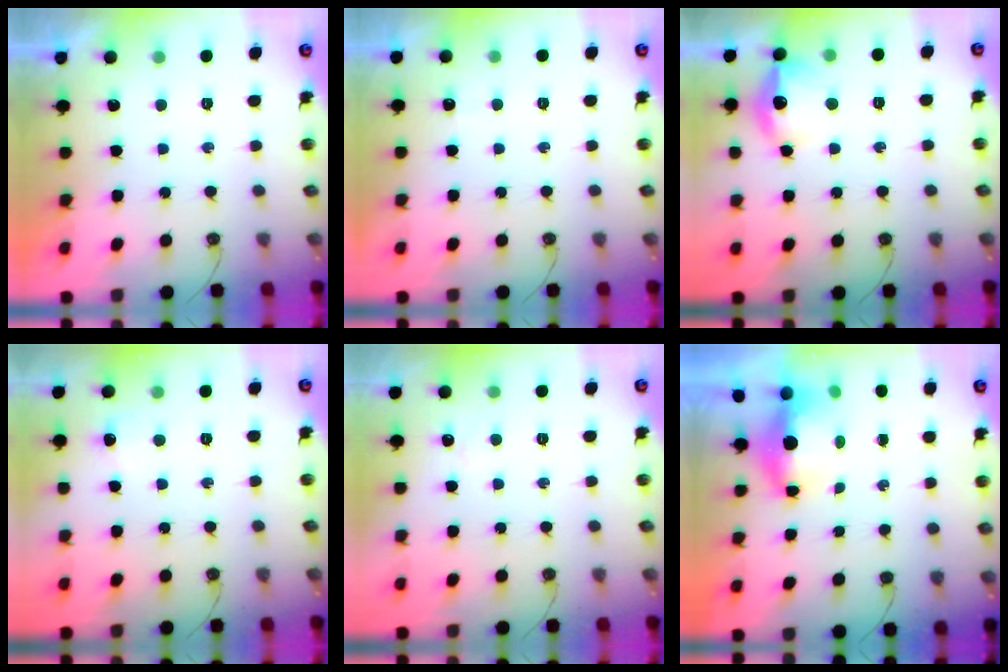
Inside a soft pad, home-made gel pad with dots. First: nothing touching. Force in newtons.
{"total": 2.5, "press": 2.4, "slide": 0.5}
{"total": 14.0, "press": 13.9, "slide": 1.0}
{"total": 4.4, "press": 4.4, "slide": 0.6}
{"total": 2.9, "press": 2.5, "slide": 1.6}
{"total": 9.1, "press": 6.1, "slide": 6.7}